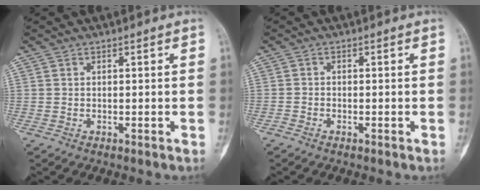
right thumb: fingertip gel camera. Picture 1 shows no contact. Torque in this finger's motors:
{"motor_torque": [-0.11, 0.04, 0.26, -0.27, 0.02]}